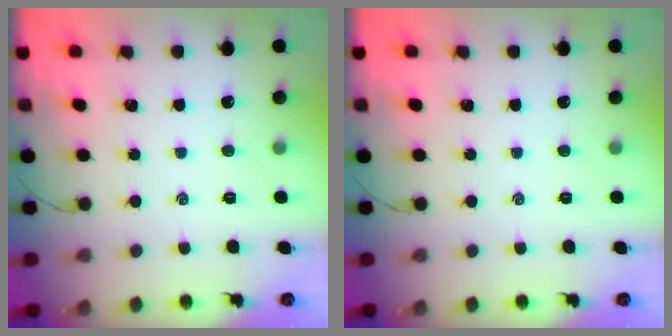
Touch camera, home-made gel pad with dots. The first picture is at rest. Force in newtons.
{"total": 0.0}